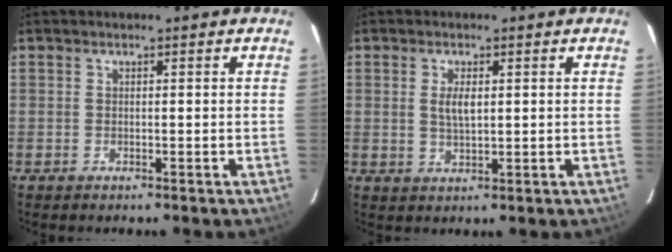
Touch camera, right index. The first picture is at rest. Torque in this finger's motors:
{"motor_torque": [0.03, 0.04, 0.07, 0.04]}